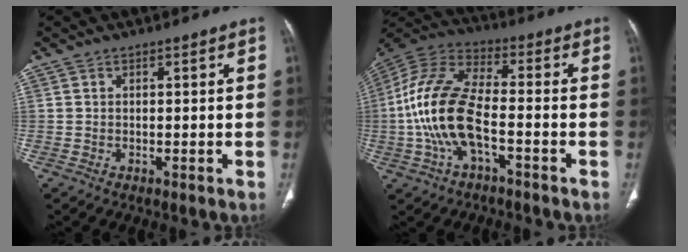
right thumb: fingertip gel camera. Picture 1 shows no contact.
{"total": 15.4, "force": [-3.5, 7.1, 13.2], "torque": [-0.283, 0.037, -0.069]}